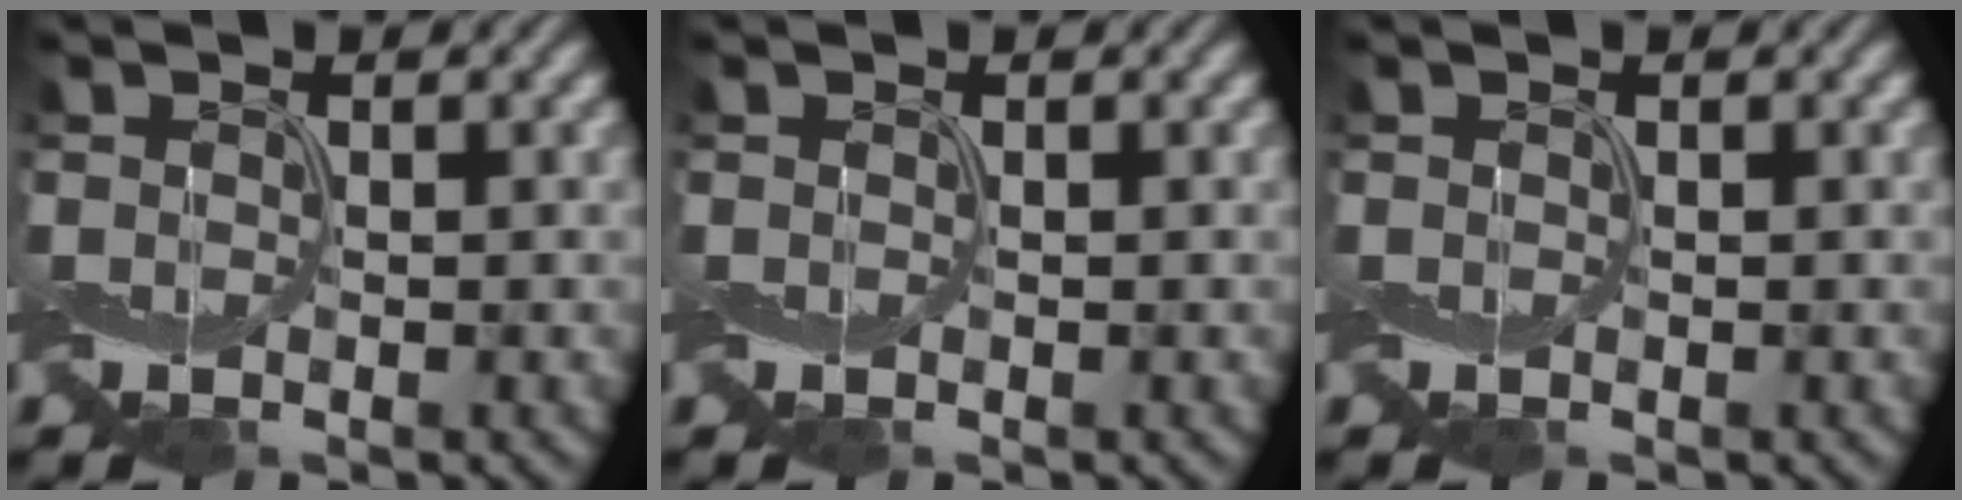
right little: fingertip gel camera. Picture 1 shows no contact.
{"total": 0.0}
{"total": 0.0}